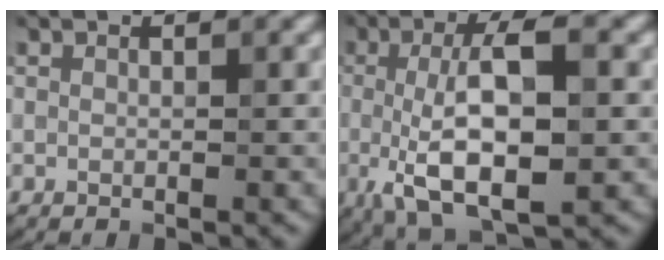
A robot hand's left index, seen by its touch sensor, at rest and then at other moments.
{"total": 9.0, "force": [-0.7, 3.0, 8.4], "torque": [-0.147, 0.002, -0.015]}